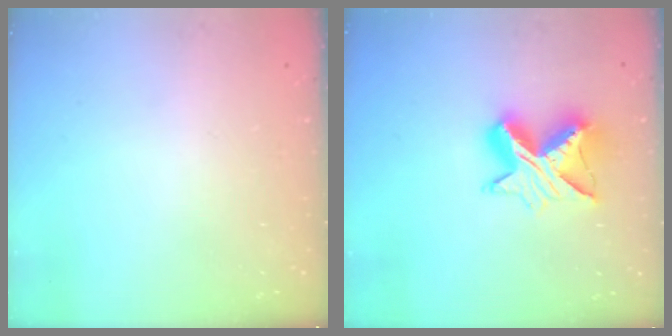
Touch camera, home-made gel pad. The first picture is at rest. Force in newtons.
{"total": 11.5, "press": 11.4, "slide": 0.7}